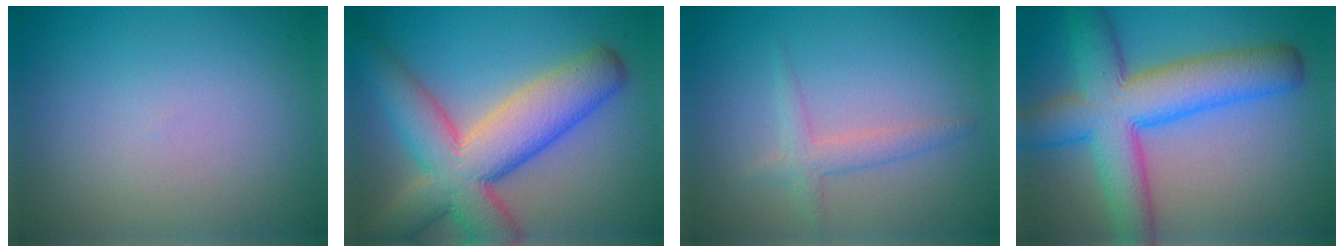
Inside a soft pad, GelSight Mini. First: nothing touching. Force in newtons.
{"total": 10.5, "press": 10.5, "slide": 0.8}
{"total": 1.2, "press": 1.2, "slide": 0.1}
{"total": 9.7, "press": 9.7, "slide": 0.2}